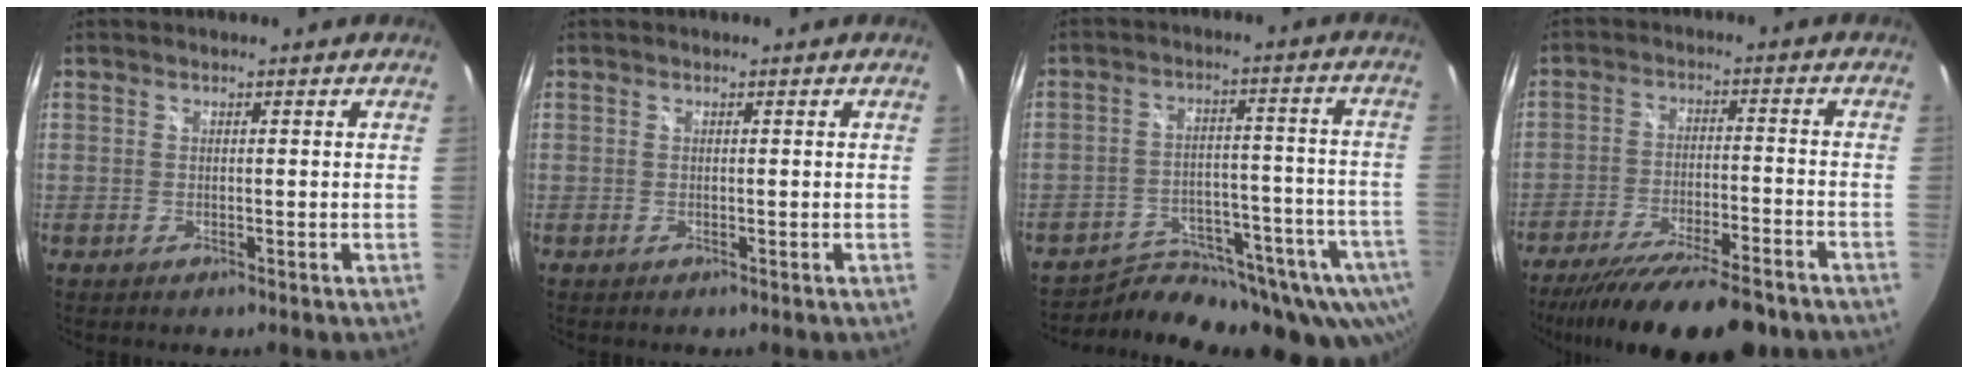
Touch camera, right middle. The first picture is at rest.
{"total": 0.0}
{"total": 24.5, "force": [-19.0, 11.0, 11.0], "torque": [-0.151, 0.001, -0.239]}
{"total": 19.5, "force": [-16.1, 3.7, 10.5], "torque": [-0.197, -0.041, -0.243]}